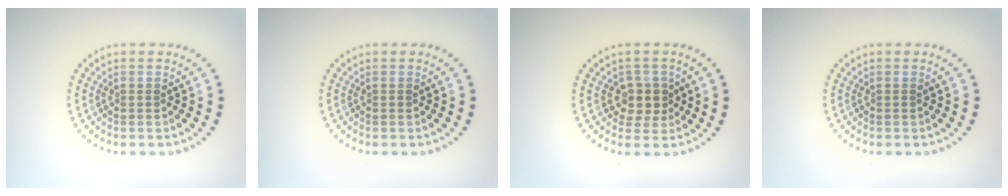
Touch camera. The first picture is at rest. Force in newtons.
{"total": 0.0}
{"total": 2.5, "press": 2.2, "slide": 1.2}
{"total": 0.0}